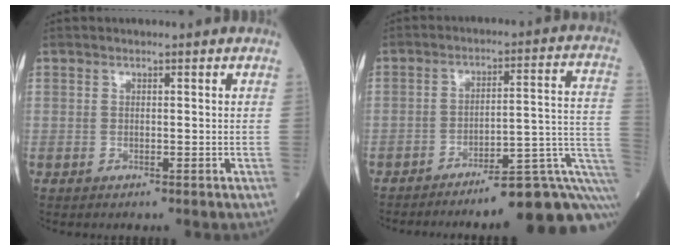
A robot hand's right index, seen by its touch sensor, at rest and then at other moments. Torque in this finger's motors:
{"motor_torque": [0.78, -1.36, 0.50, 0.16]}